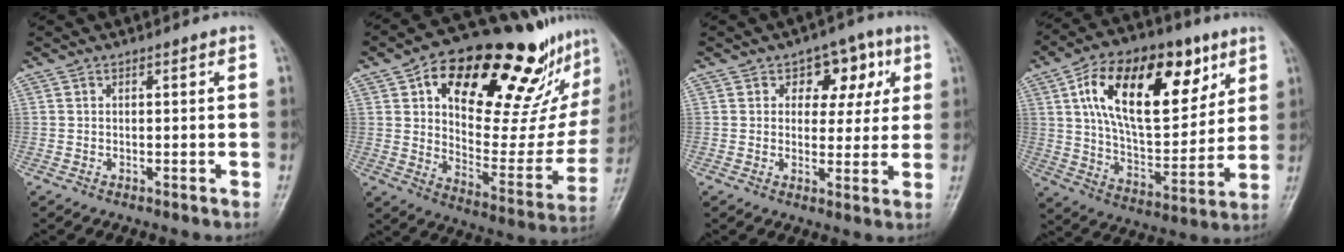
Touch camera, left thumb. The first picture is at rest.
{"total": 31.8, "force": [18.2, 13.9, 22.0], "torque": [-0.272, -0.034, 0.278]}
{"total": 9.1, "force": [3.1, 6.3, 5.9], "torque": [-0.023, -0.003, 0.036]}
{"total": 25.1, "force": [9.9, 13.1, 19.0], "torque": [-0.278, -0.020, 0.166]}